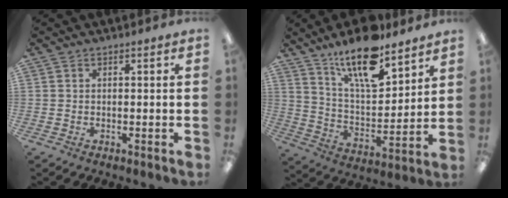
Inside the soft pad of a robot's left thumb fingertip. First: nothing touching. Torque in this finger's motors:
{"motor_torque": [0.73, 0.73, 1.48, -1.30, 0.13]}